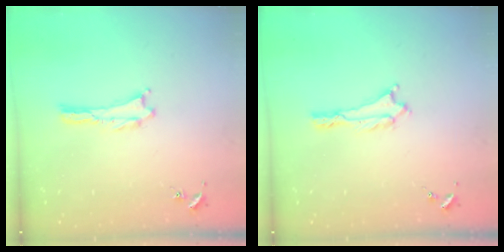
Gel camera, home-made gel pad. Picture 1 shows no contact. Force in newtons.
{"total": 0.0}